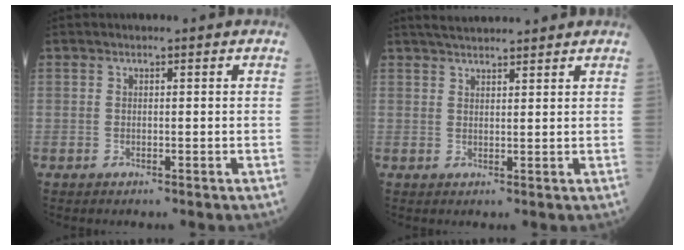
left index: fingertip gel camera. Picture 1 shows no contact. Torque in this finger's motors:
{"motor_torque": [1.04, -1.10, 0.13, 0.06]}